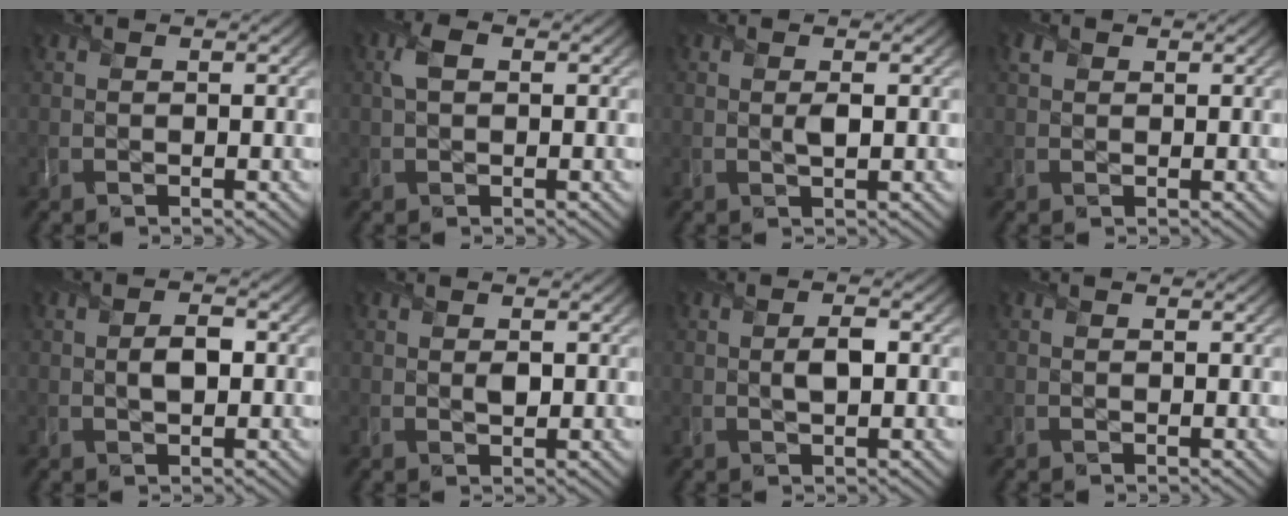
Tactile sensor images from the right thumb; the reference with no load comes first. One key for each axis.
{"total": 2.1, "fx": 0.4, "fy": 1.3, "fz": 1.6, "tx": -0.037, "ty": 0.003, "tz": 0.006}
{"total": 0.9, "fx": 0.2, "fy": 0.2, "fz": 0.8, "tx": -0.016, "ty": -0.001, "tz": 0.002}
{"total": 1.1, "fx": 0.6, "fy": 0.9, "fz": 0.2, "tx": -0.006, "ty": 0.002, "tz": 0.012}
{"total": 2.3, "fx": 0.0, "fy": 1.4, "fz": 1.8, "tx": -0.034, "ty": 0.000, "tz": 0.000}
{"total": 0.9, "fx": 0.2, "fy": 0.7, "fz": 0.5, "tx": -0.009, "ty": -0.006, "tz": 0.006}
{"total": 2.0, "fx": 0.1, "fy": 0.9, "fz": 1.8, "tx": -0.034, "ty": 0.001, "tz": 0.001}
{"total": 0.0}